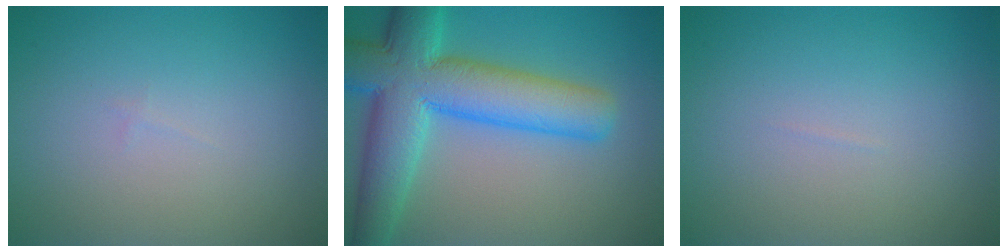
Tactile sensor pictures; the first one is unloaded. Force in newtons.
{"total": 10.9, "press": 10.9, "slide": 0.4}
{"total": 0.0}